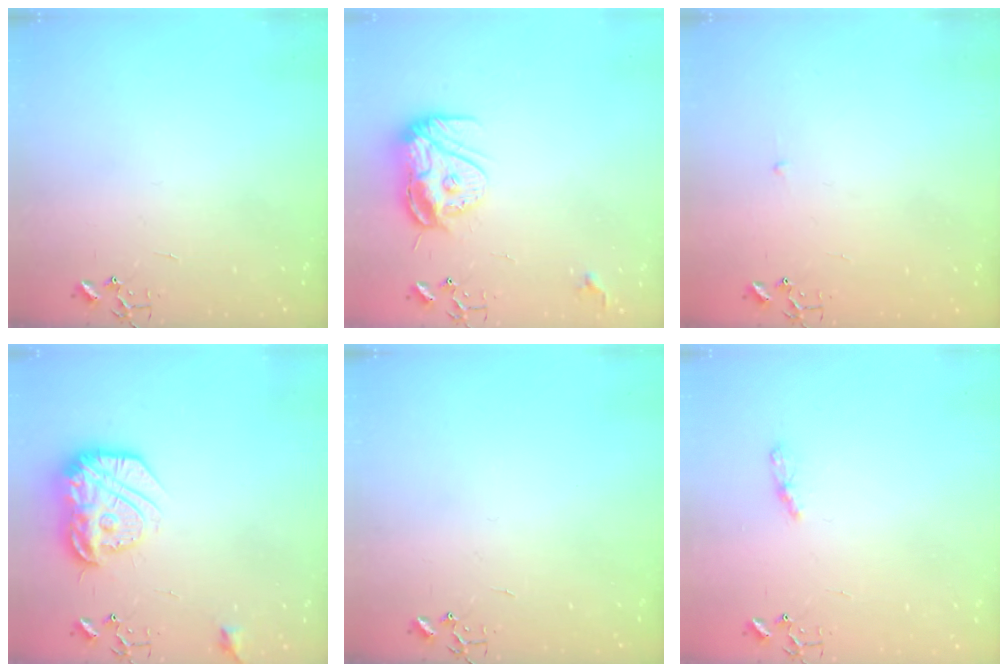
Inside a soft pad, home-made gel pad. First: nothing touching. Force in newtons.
{"total": 12.4, "press": 12.4, "slide": 1.4}
{"total": 2.3, "press": 2.3, "slide": 0.3}
{"total": 17.6, "press": 17.6, "slide": 1.3}
{"total": 0.0}
{"total": 4.7, "press": 4.7, "slide": 0.4}